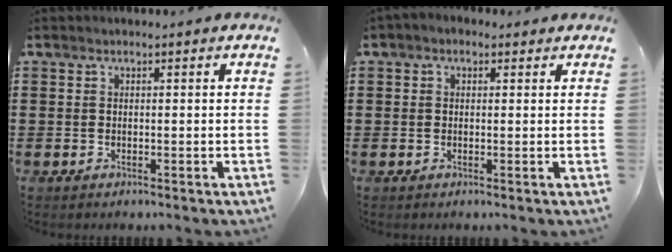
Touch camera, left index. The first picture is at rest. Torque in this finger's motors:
{"motor_torque": [1.60, -0.56, -0.17, 0.17]}